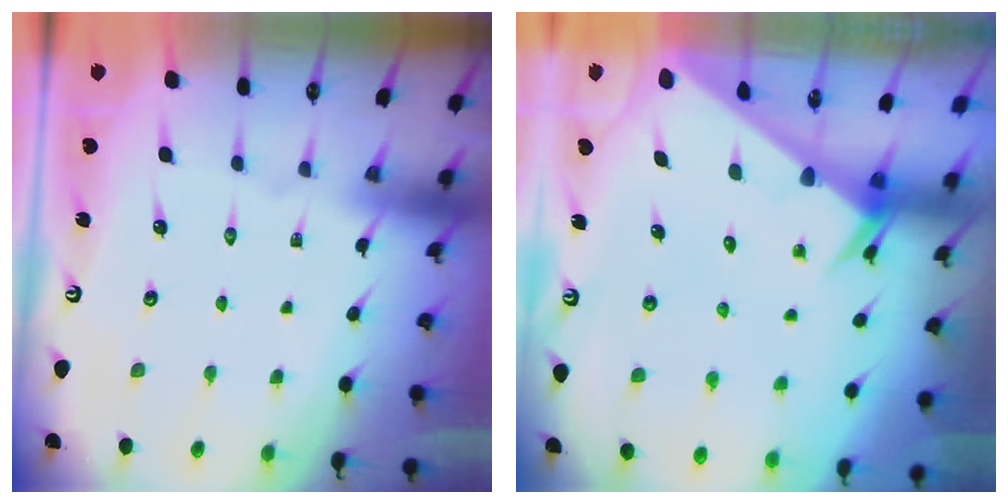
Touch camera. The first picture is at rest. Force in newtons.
{"total": 2.4, "press": 2.4, "slide": 0.0}